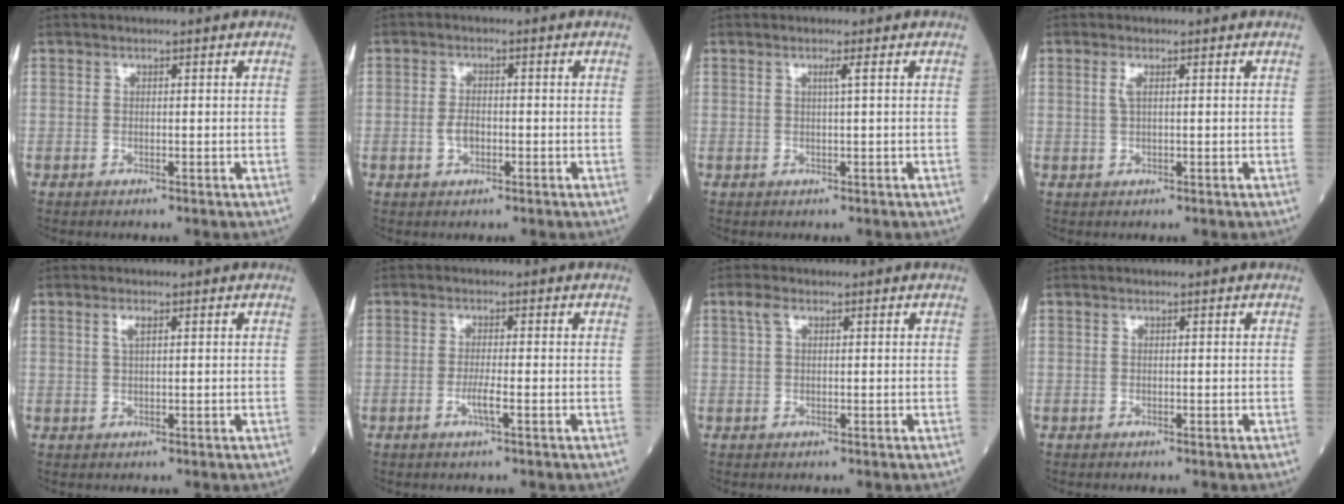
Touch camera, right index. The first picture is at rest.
{"total": 2.5, "force": [-0.8, 1.4, 1.9], "torque": [-0.039, 0.003, -0.014]}
{"total": 1.0, "force": [0.3, -0.4, 0.9], "torque": [-0.021, -0.002, 0.007]}
{"total": 1.5, "force": [0.5, 0.3, 1.4], "torque": [-0.036, 0.002, 0.009]}
{"total": 1.6, "force": [0.8, 0.3, 1.4], "torque": [-0.031, 0.003, 0.015]}
{"total": 2.3, "force": [-0.9, -0.1, 2.2], "torque": [-0.045, -0.003, -0.017]}
{"total": 1.8, "force": [0.8, 0.8, 1.3], "torque": [-0.036, 0.018, 0.019]}
{"total": 0.0}